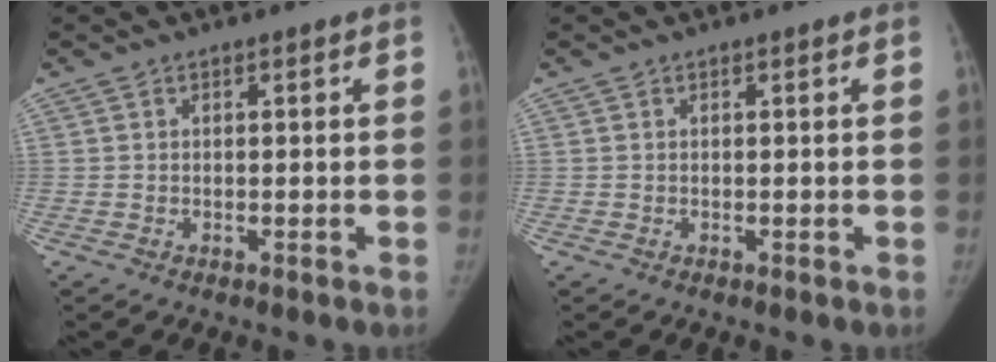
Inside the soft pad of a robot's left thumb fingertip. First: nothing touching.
{"total": 0.0}